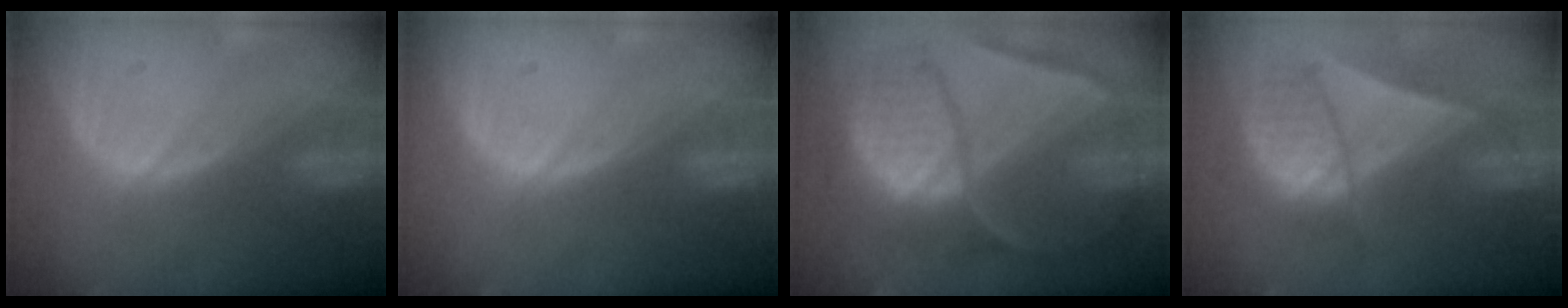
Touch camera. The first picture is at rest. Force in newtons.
{"total": 0.0}
{"total": 10.8, "press": 10.7, "slide": 1.1}
{"total": 7.8, "press": 7.3, "slide": 2.7}